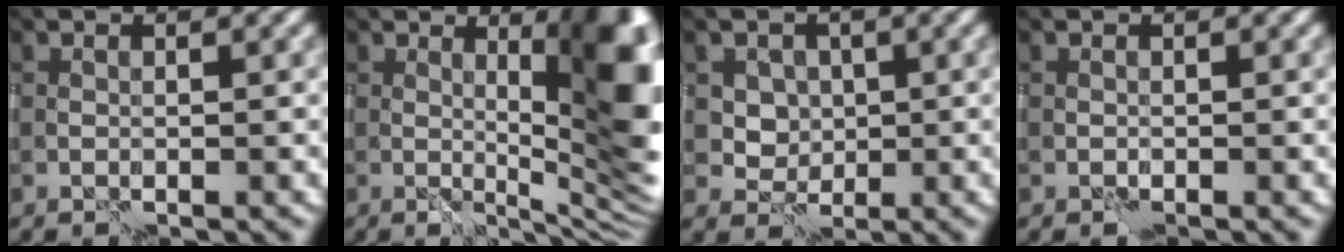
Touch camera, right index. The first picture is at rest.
{"total": 12.3, "force": [1.5, 3.9, 11.5], "torque": [-0.108, 0.009, 0.025]}
{"total": 2.7, "force": [1.2, 2.3, 0.4], "torque": [-0.014, -0.009, 0.040]}
{"total": 0.0}